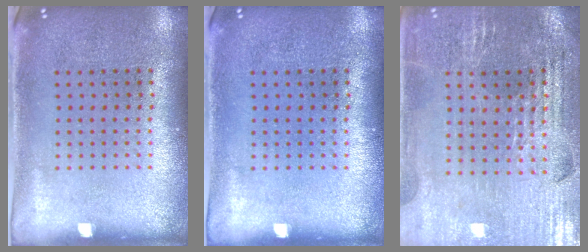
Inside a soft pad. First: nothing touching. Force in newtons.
{"total": 0.0}
{"total": 2.9, "press": 2.8, "slide": 0.4}